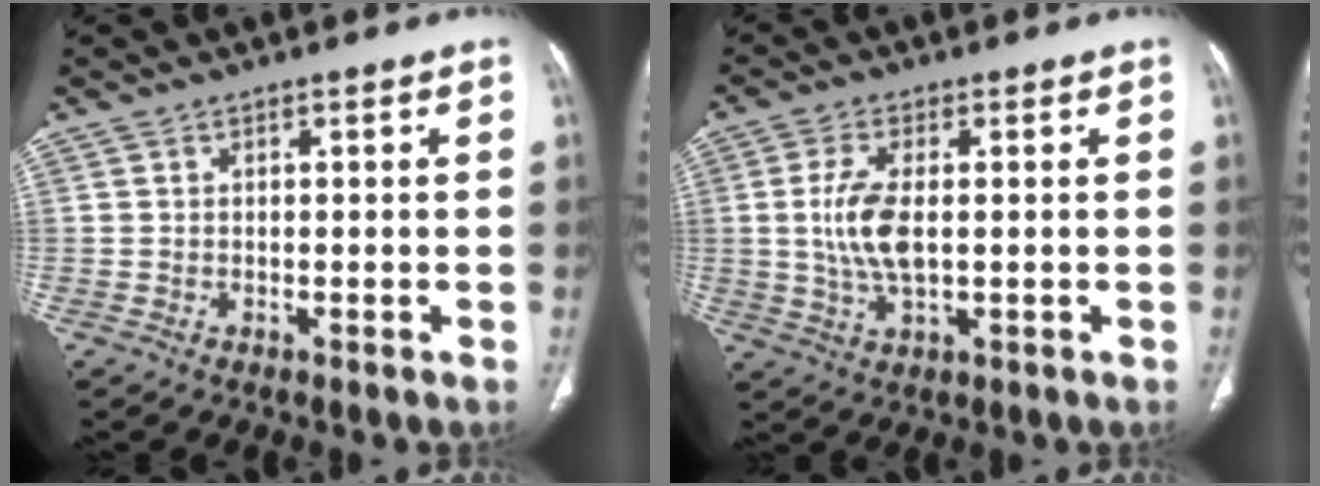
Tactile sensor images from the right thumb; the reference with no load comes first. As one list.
[{"total": 8.2, "force": [0.3, 3.6, 7.4], "torque": [-0.165, -0.005, 0.006]}]